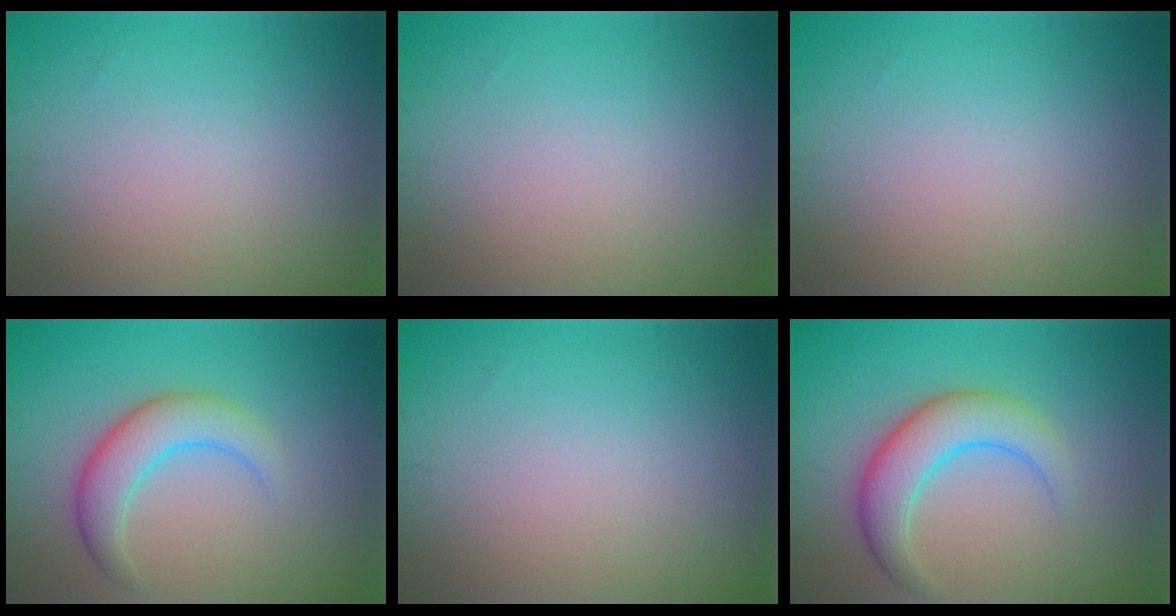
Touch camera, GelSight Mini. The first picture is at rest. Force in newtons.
{"total": 0.0}
{"total": 0.0}
{"total": 4.2, "press": 4.2, "slide": 0.1}
{"total": 0.0}
{"total": 5.0, "press": 5.0, "slide": 0.1}